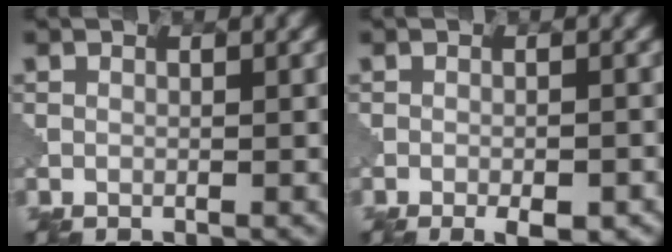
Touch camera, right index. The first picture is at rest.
{"total": 2.8, "force": [-2.1, 0.7, 1.7], "torque": [-0.009, 0.000, -0.018]}